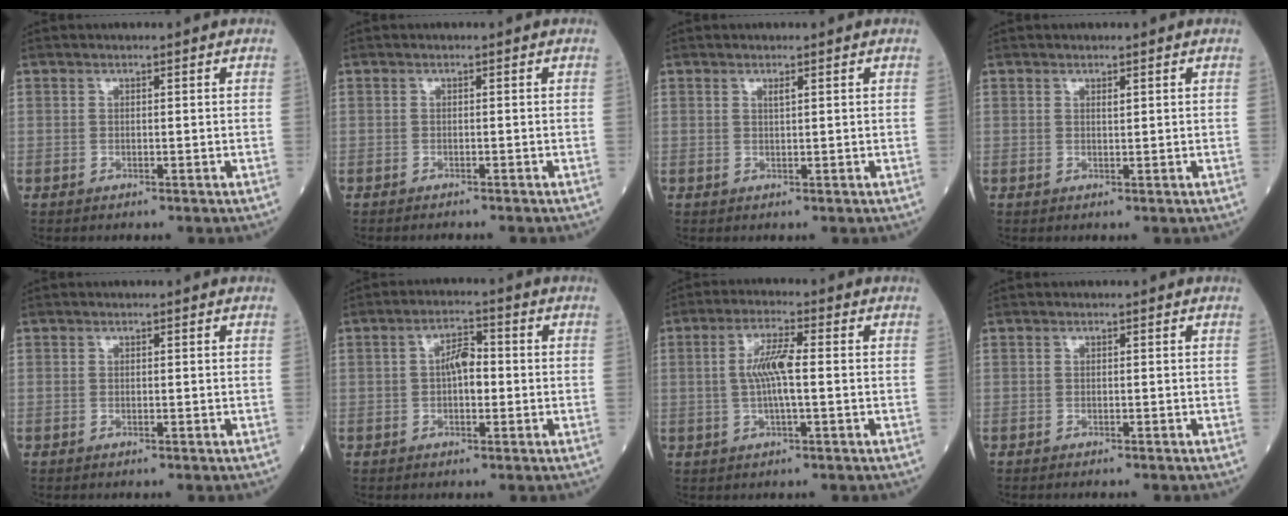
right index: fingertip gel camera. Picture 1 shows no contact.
{"total": 1.8, "force": [-1.7, 0.0, 0.6], "torque": [-0.008, -0.002, -0.021]}
{"total": 0.8, "force": [0.4, 0.0, 0.6], "torque": [-0.013, -0.001, 0.007]}
{"total": 0.5, "force": [0.3, 0.1, 0.4], "torque": [-0.011, -0.002, 0.006]}
{"total": 0.0}
{"total": 4.4, "force": [-0.1, 2.0, 3.9], "torque": [-0.069, 0.011, -0.005]}
{"total": 6.1, "force": [0.1, 0.7, 6.0], "torque": [-0.122, 0.005, -0.002]}
{"total": 1.4, "force": [-1.2, 0.0, 0.5], "torque": [-0.006, -0.001, -0.015]}